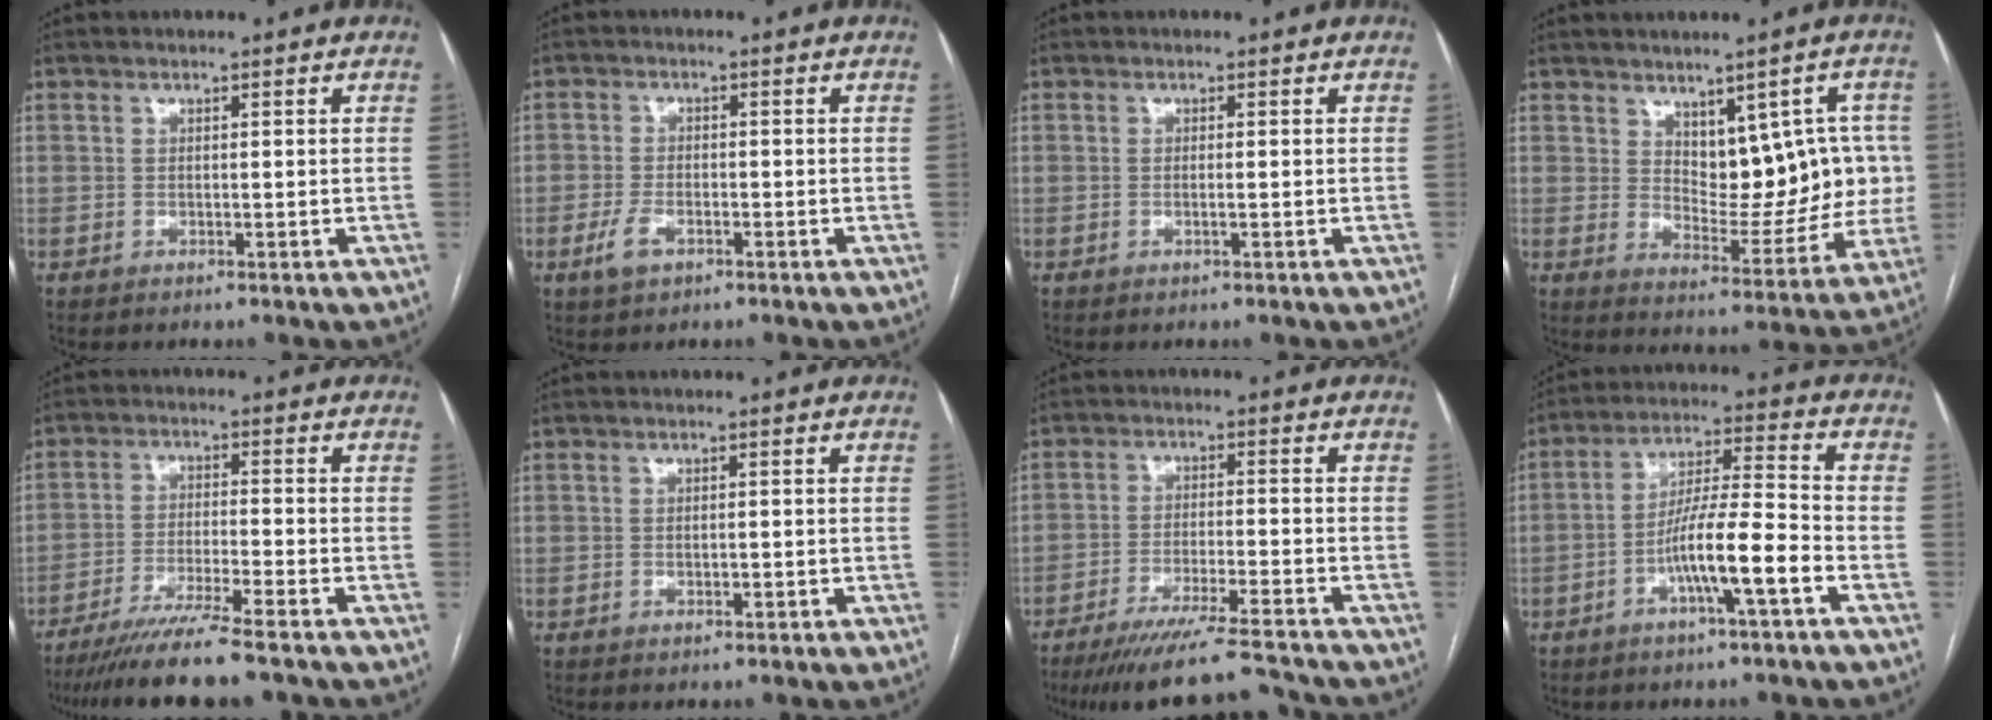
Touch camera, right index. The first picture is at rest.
{"total": 3.7, "force": [-1.8, 2.1, 2.4], "torque": [-0.053, -0.001, -0.030]}
{"total": 0.8, "force": [-0.2, 0.0, 0.7], "torque": [-0.015, 0.000, -0.002]}
{"total": 11.0, "force": [3.2, 6.2, 8.5], "torque": [-0.091, 0.014, 0.058]}
{"total": 9.6, "force": [-7.8, -0.8, 5.6], "torque": [-0.086, -0.032, -0.133]}
{"total": 0.9, "force": [-0.3, 0.4, 0.8], "torque": [-0.016, -0.001, -0.002]}
{"total": 14.2, "force": [-12.7, 0.1, 6.3], "torque": [-0.102, -0.026, -0.199]}
{"total": 10.0, "force": [-4.2, 0.2, 9.1], "torque": [-0.166, 0.012, -0.076]}